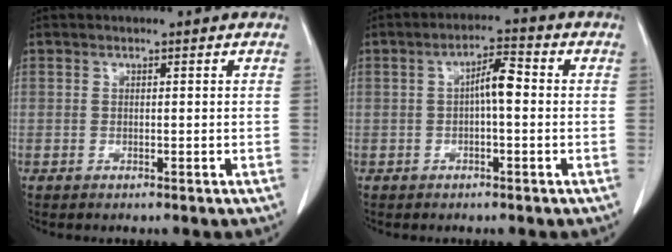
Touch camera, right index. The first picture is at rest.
{"total": 4.2, "force": [0.0, 0.9, 4.1], "torque": [-0.070, 0.014, -0.002]}